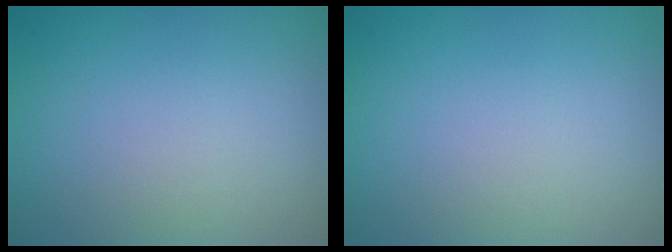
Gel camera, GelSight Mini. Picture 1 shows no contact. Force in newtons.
{"total": 0.0}